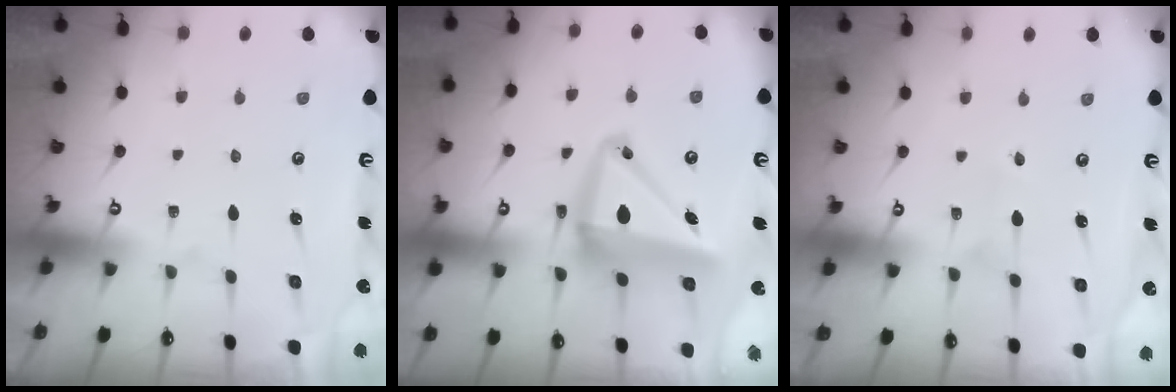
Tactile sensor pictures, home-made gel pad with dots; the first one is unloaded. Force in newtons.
{"total": 13.7, "press": 13.5, "slide": 2.4}
{"total": 2.9, "press": 2.8, "slide": 0.4}